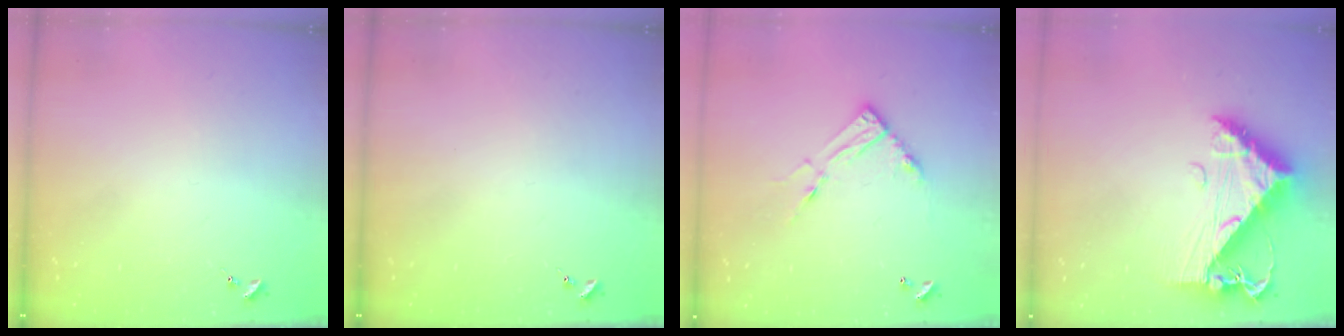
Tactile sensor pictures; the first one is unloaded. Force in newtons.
{"total": 0.0}
{"total": 11.2, "press": 11.2, "slide": 0.9}
{"total": 11.4, "press": 11.3, "slide": 1.4}